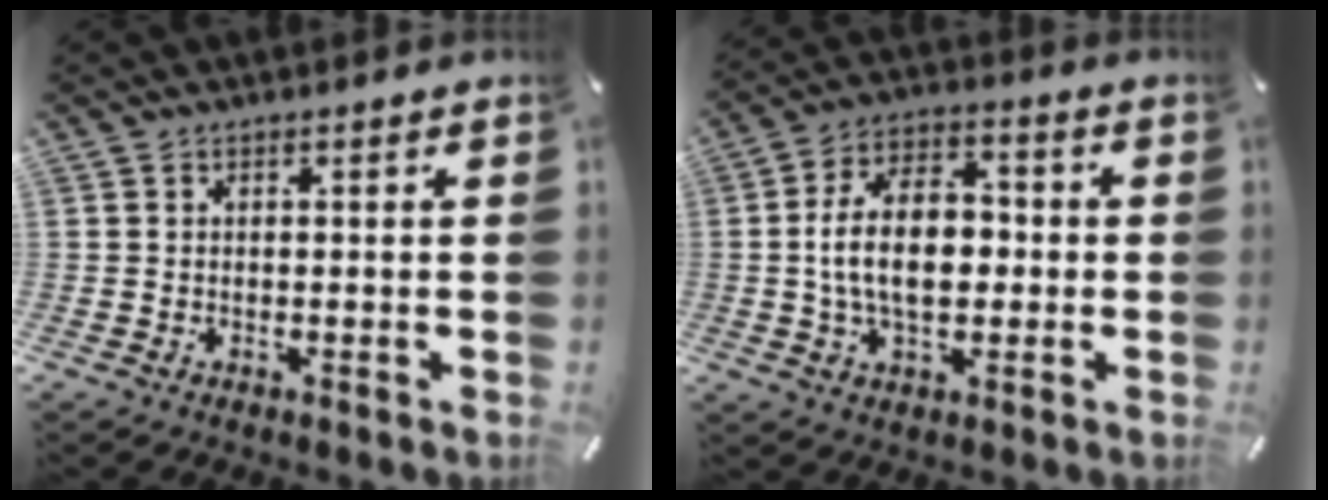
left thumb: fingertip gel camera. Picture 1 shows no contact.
{"total": 13.2, "force": [-0.8, 8.3, 10.2], "torque": [-0.196, 0.010, -0.016]}